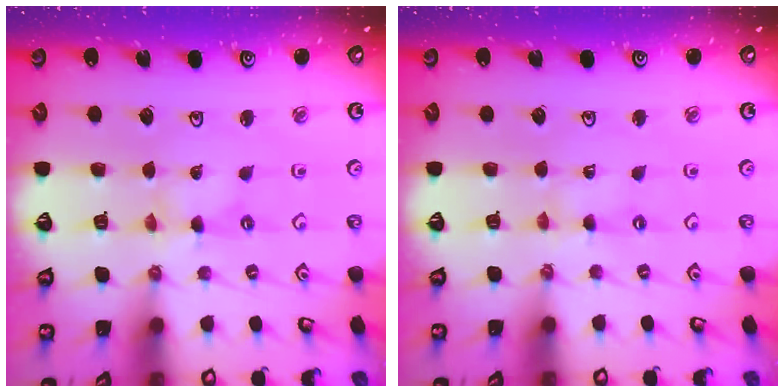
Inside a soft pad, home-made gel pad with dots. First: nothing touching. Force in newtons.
{"total": 1.0, "press": 1.0, "slide": 0.2}